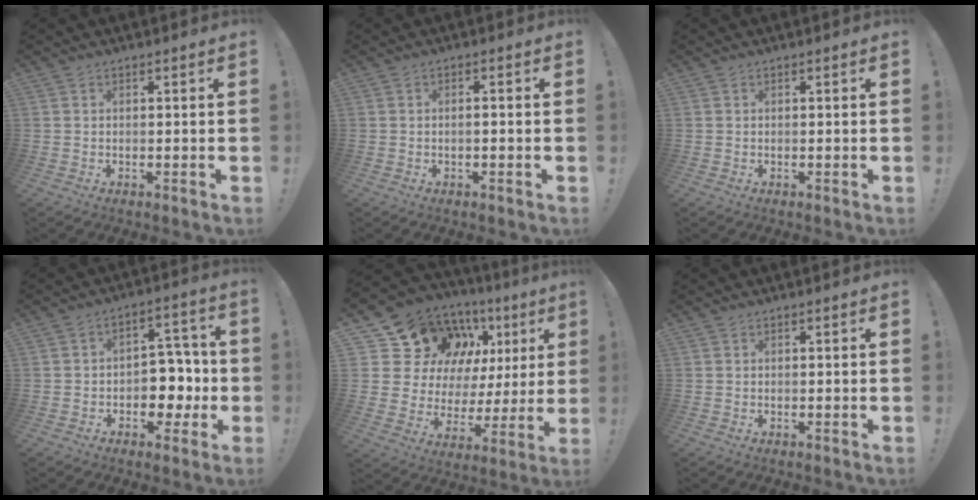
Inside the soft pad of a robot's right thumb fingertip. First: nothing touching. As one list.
[{"total": 1.4, "force": [-0.7, -0.2, 1.2], "torque": [-0.024, 0.002, -0.013]}, {"total": 0.0}, {"total": 9.8, "force": [-2.7, 7.9, 5.1], "torque": [-0.049, 0.019, -0.038]}, {"total": 16.1, "force": [9.7, 10.5, 7.4], "torque": [-0.121, -0.069, 0.199]}, {"total": 0.0}]